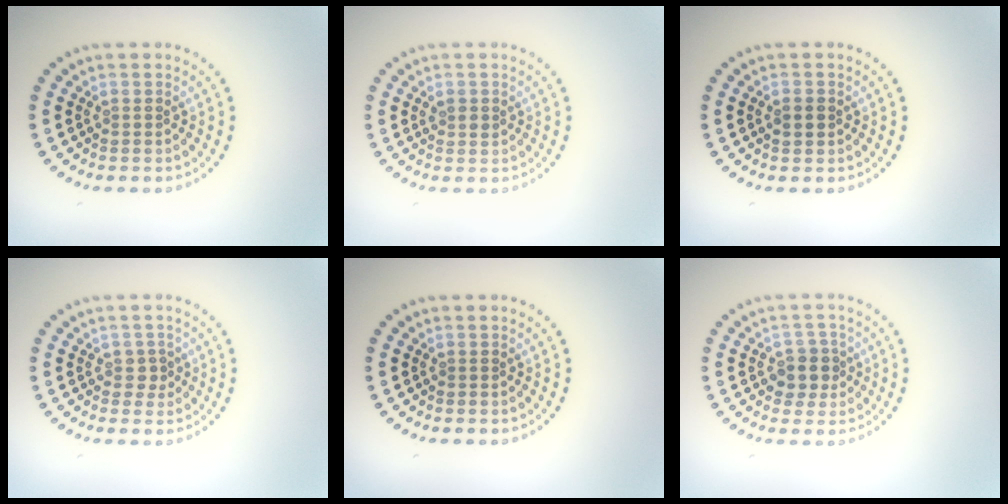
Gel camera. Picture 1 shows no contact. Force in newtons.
{"total": 1.1, "press": 1.1, "slide": 0.3}
{"total": 1.8, "press": 1.8, "slide": 0.1}
{"total": 1.2, "press": 1.0, "slide": 0.5}
{"total": 0.0}
{"total": 2.7, "press": 2.4, "slide": 1.1}